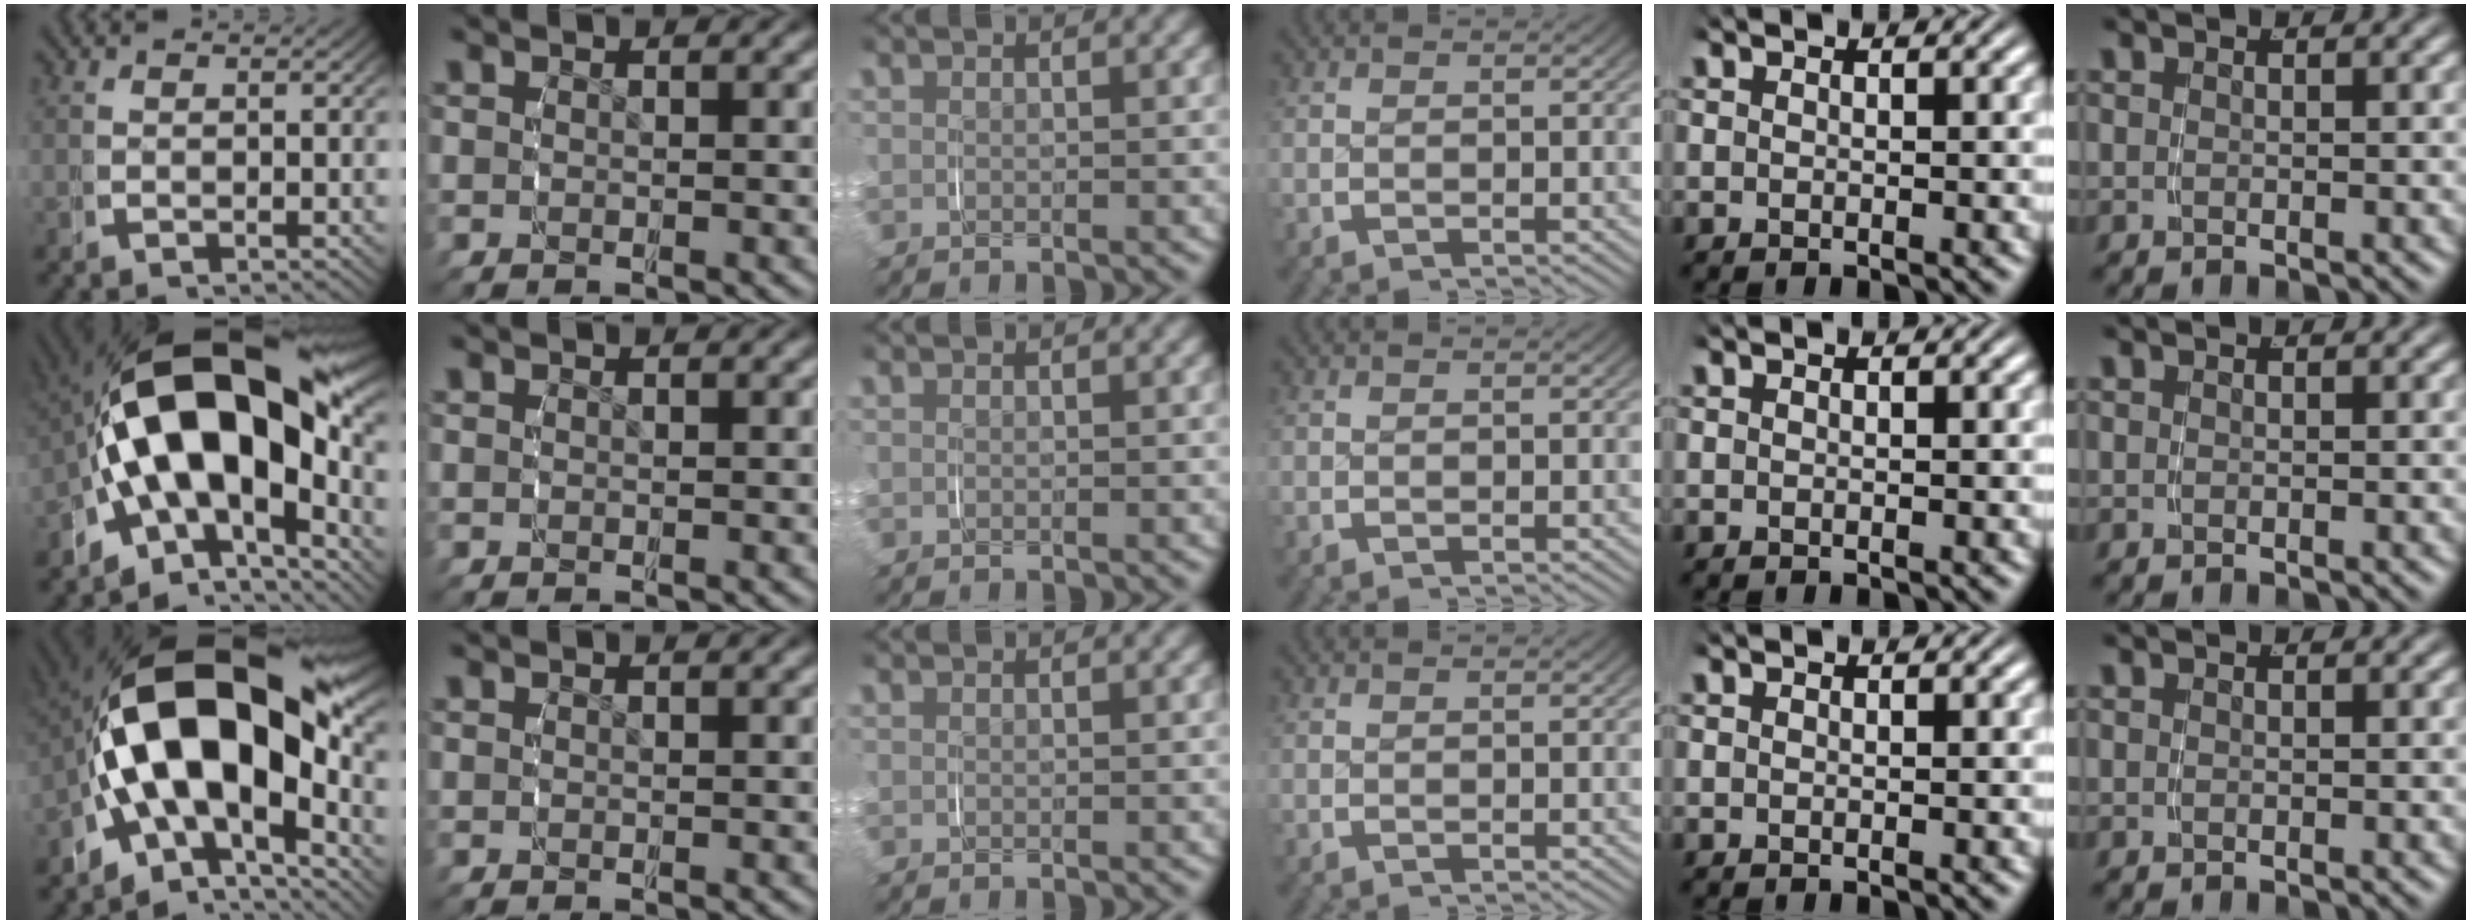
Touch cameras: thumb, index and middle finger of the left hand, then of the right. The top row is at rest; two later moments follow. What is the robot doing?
{"motion": "grasp_and_lifting", "object": "phone"}